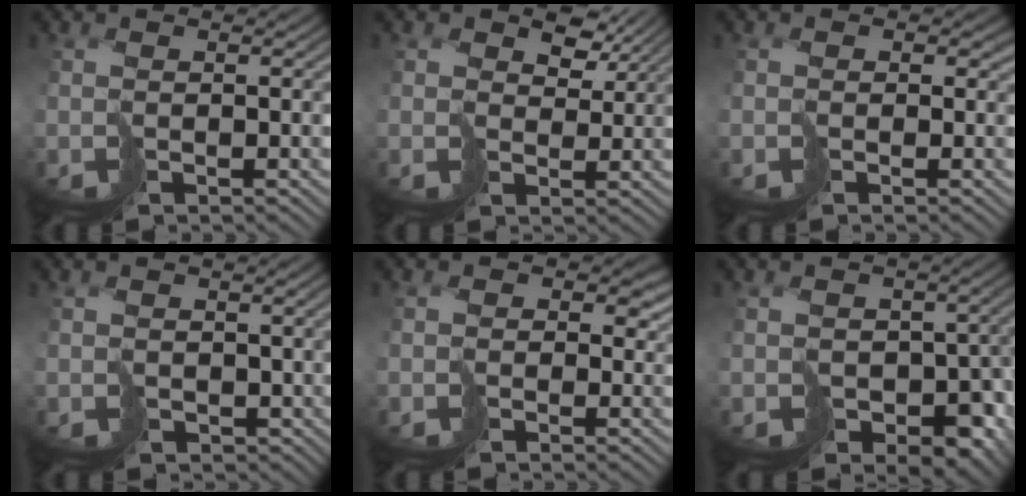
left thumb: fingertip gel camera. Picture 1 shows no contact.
{"total": 3.7, "force": [2.8, 2.2, 1.0], "torque": [-0.021, -0.001, 0.059]}
{"total": 1.1, "force": [0.2, 1.1, 0.1], "torque": [-0.002, 0.001, 0.000]}
{"total": 2.2, "force": [0.4, 2.0, 0.6], "torque": [-0.015, -0.010, 0.010]}
{"total": 3.1, "force": [0.8, 2.7, 1.2], "torque": [-0.023, -0.005, 0.012]}
{"total": 6.9, "force": [-2.2, 5.2, 4.0], "torque": [-0.048, -0.016, -0.031]}